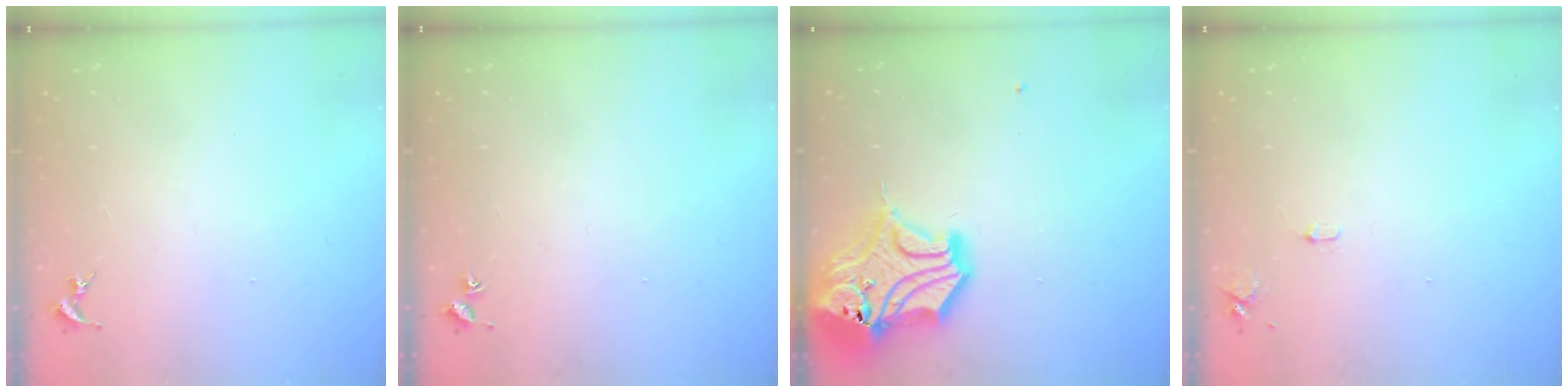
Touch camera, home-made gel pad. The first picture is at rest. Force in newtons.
{"total": 1.8, "press": 1.8, "slide": 0.2}
{"total": 18.5, "press": 18.3, "slide": 2.6}
{"total": 5.2, "press": 5.1, "slide": 0.8}